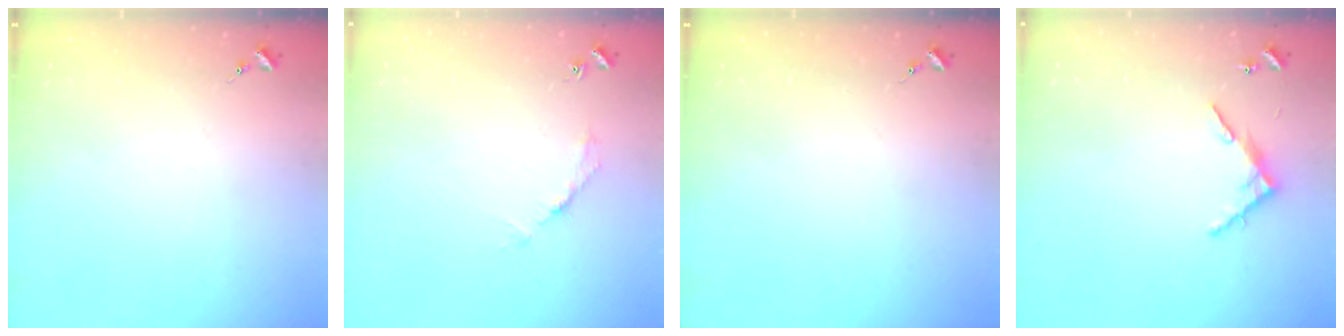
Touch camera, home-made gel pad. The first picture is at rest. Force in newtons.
{"total": 2.7, "press": 2.7, "slide": 0.4}
{"total": 0.0}
{"total": 6.9, "press": 6.9, "slide": 0.5}